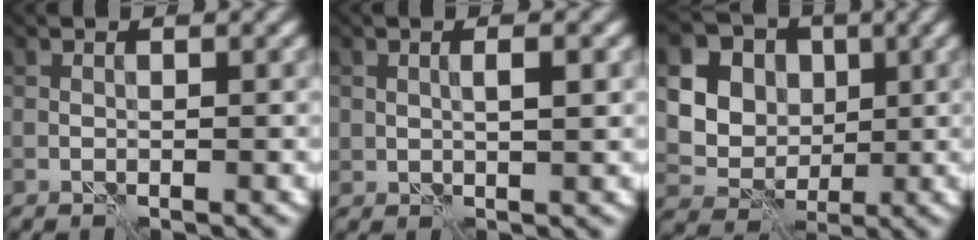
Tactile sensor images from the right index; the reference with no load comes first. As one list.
[{"total": 1.7, "force": [0.4, 0.8, 1.4], "torque": [-0.027, -0.002, 0.008]}, {"total": 10.3, "force": [3.0, 8.8, 4.5], "torque": [-0.102, 0.015, 0.051]}]